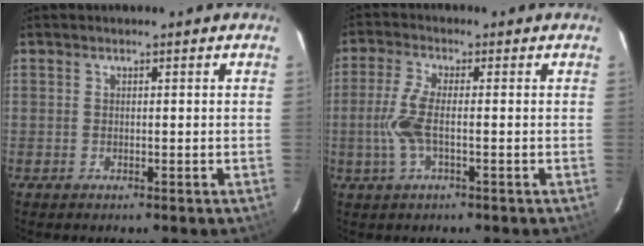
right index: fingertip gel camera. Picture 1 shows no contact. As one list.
[{"total": 6.5, "force": [-1.2, 1.5, 6.2], "torque": [-0.141, -0.001, -0.025]}]